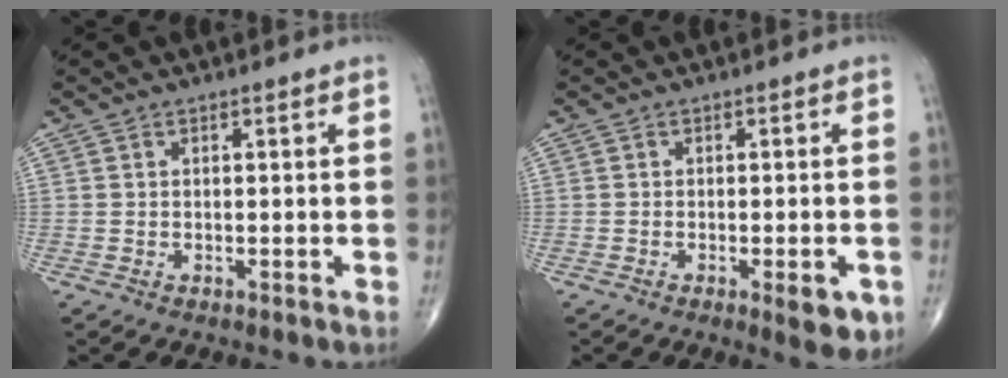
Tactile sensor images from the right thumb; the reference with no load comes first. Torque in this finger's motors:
{"motor_torque": [0.72, 0.91, -0.03, -0.12, 0.19]}